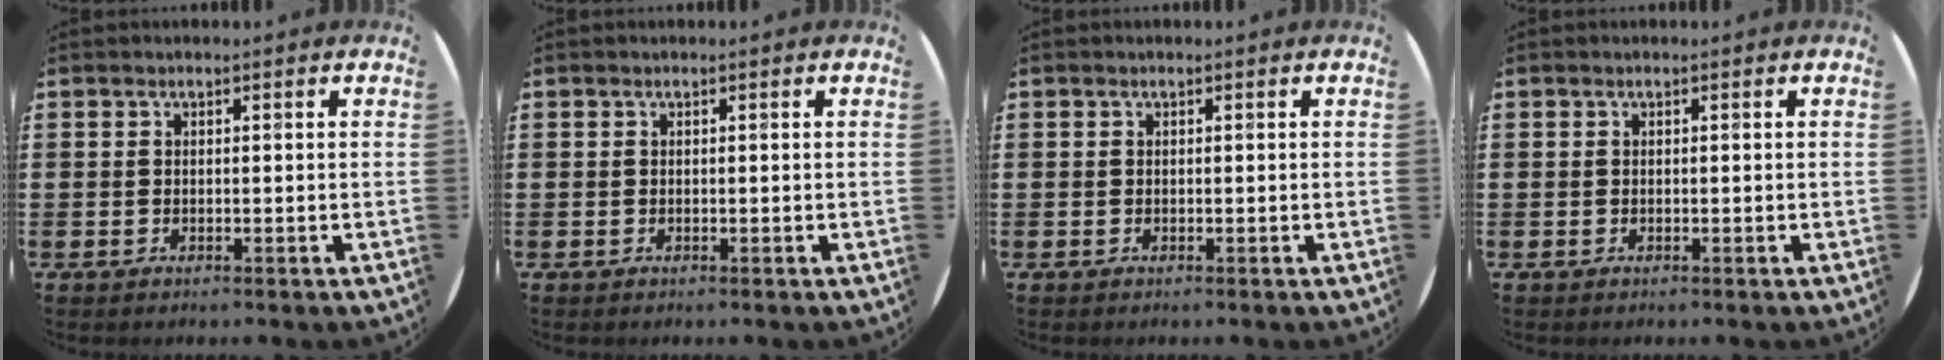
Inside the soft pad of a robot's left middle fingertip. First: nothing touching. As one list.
[{"total": 0.0}, {"total": 0.0}, {"total": 0.0}]